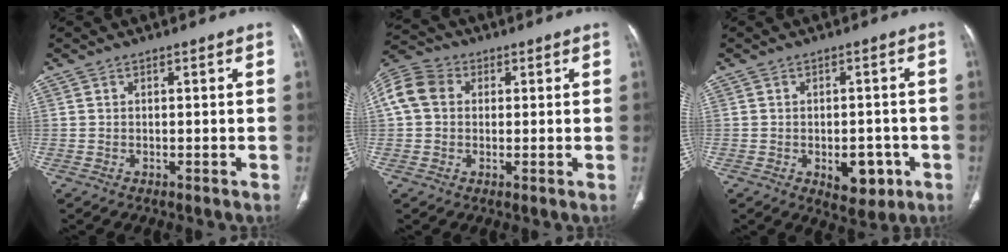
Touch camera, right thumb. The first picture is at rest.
{"total": 9.3, "force": [2.0, 7.4, 5.3], "torque": [-0.103, 0.024, 0.030]}
{"total": 6.8, "force": [-2.3, 4.0, 4.9], "torque": [-0.038, 0.010, -0.020]}